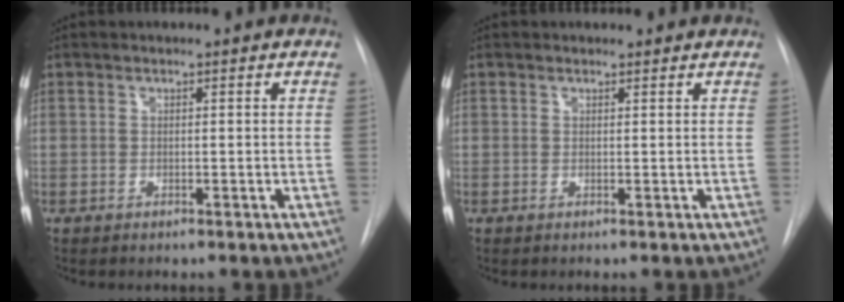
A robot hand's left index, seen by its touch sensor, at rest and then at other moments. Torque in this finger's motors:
{"motor_torque": [-0.37, 0.08, -0.18, -0.01]}